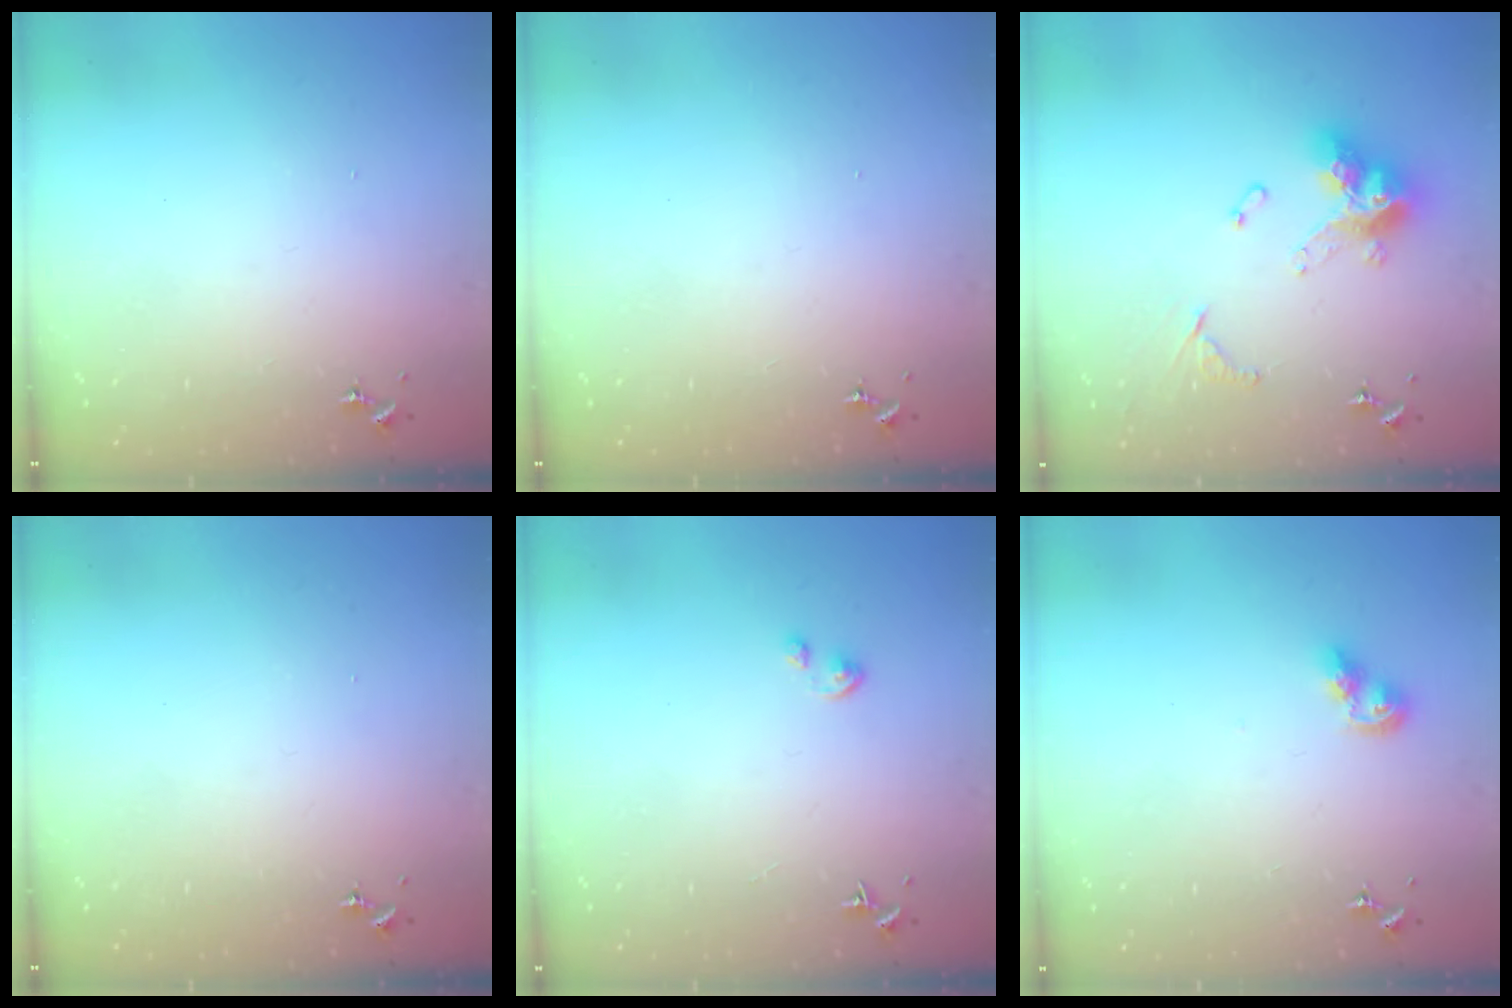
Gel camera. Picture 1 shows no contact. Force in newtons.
{"total": 0.0}
{"total": 15.3, "press": 15.2, "slide": 1.7}
{"total": 0.0}
{"total": 1.8, "press": 1.8, "slide": 0.1}
{"total": 7.0, "press": 7.0, "slide": 0.6}